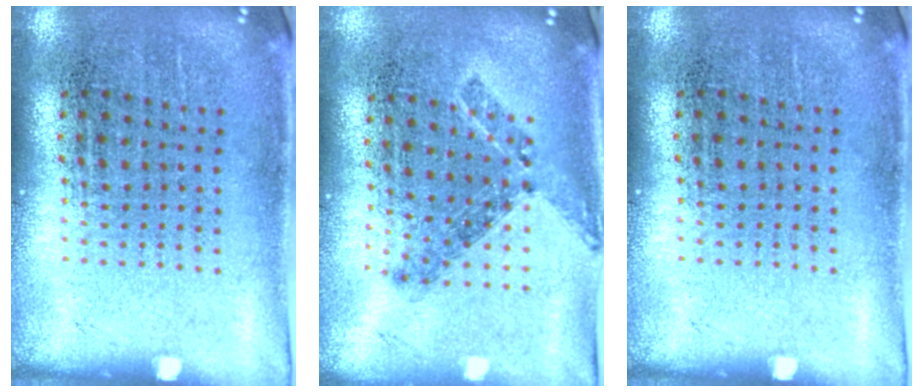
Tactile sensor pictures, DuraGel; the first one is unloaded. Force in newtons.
{"total": 0.8, "press": 0.7, "slide": 0.5}
{"total": 0.0}